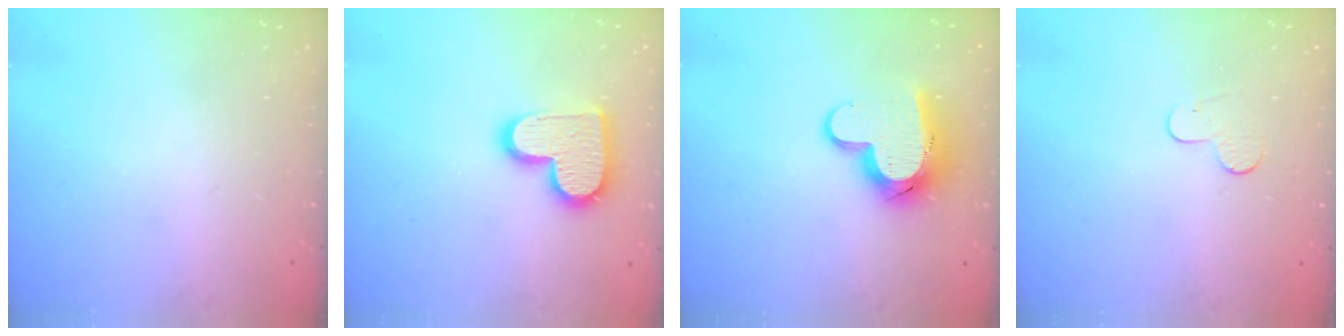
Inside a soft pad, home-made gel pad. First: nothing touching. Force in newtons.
{"total": 14.2, "press": 14.2, "slide": 0.9}
{"total": 13.1, "press": 13.0, "slide": 1.3}
{"total": 4.9, "press": 4.8, "slide": 0.5}